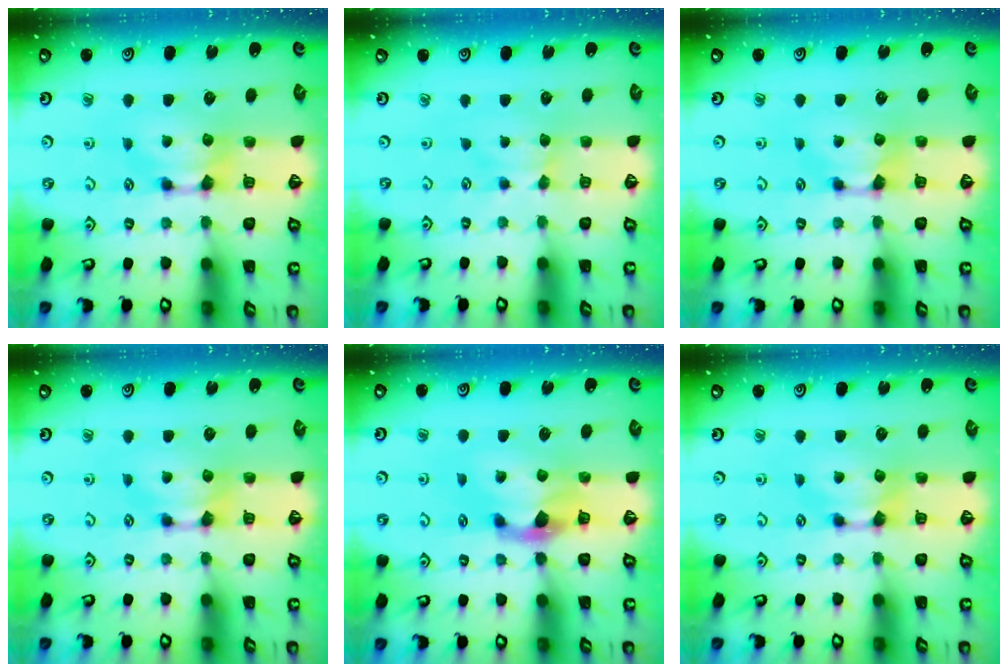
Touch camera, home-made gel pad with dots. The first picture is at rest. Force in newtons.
{"total": 1.8, "press": 1.8, "slide": 0.4}
{"total": 0.0}
{"total": 0.0}
{"total": 1.9, "press": 1.3, "slide": 1.4}
{"total": 0.0}